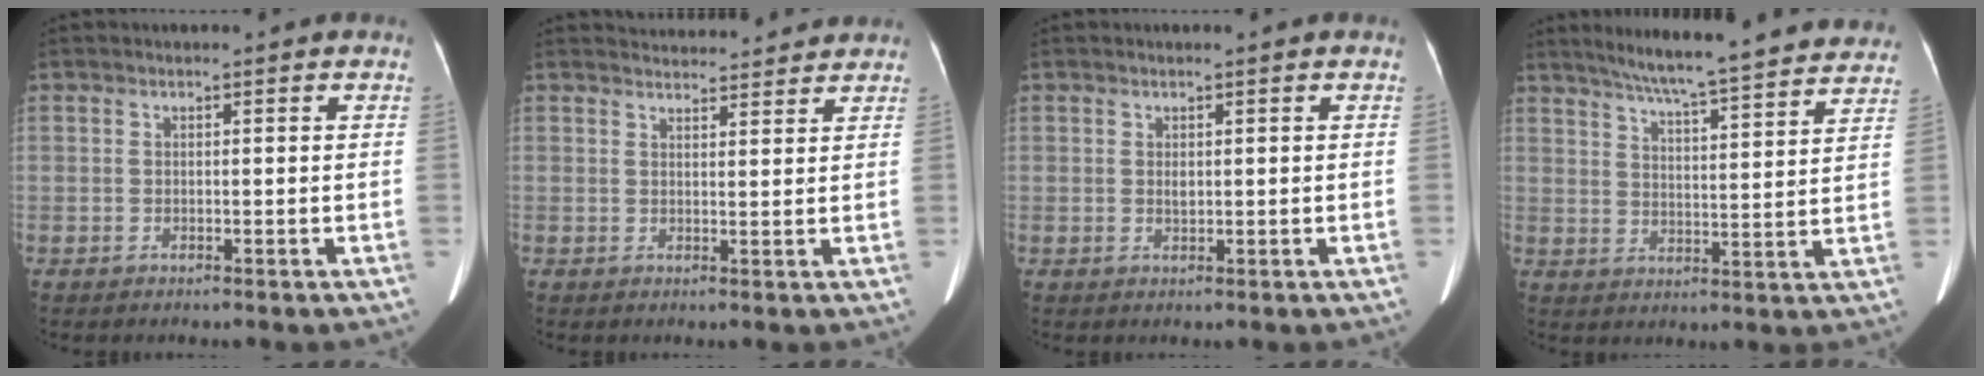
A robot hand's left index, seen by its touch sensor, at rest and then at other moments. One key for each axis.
{"total": 7.7, "fx": 7.5, "fy": 1.7, "fz": 0.9, "tx": -0.004, "ty": 0.023, "tz": 0.086}
{"total": 0.8, "fx": 0.2, "fy": 0.4, "fz": 0.6, "tx": -0.014, "ty": 0.000, "tz": 0.007}
{"total": 23.4, "fx": 21.0, "fy": 1.8, "fz": 10.3, "tx": -0.157, "ty": -0.014, "tz": 0.269}